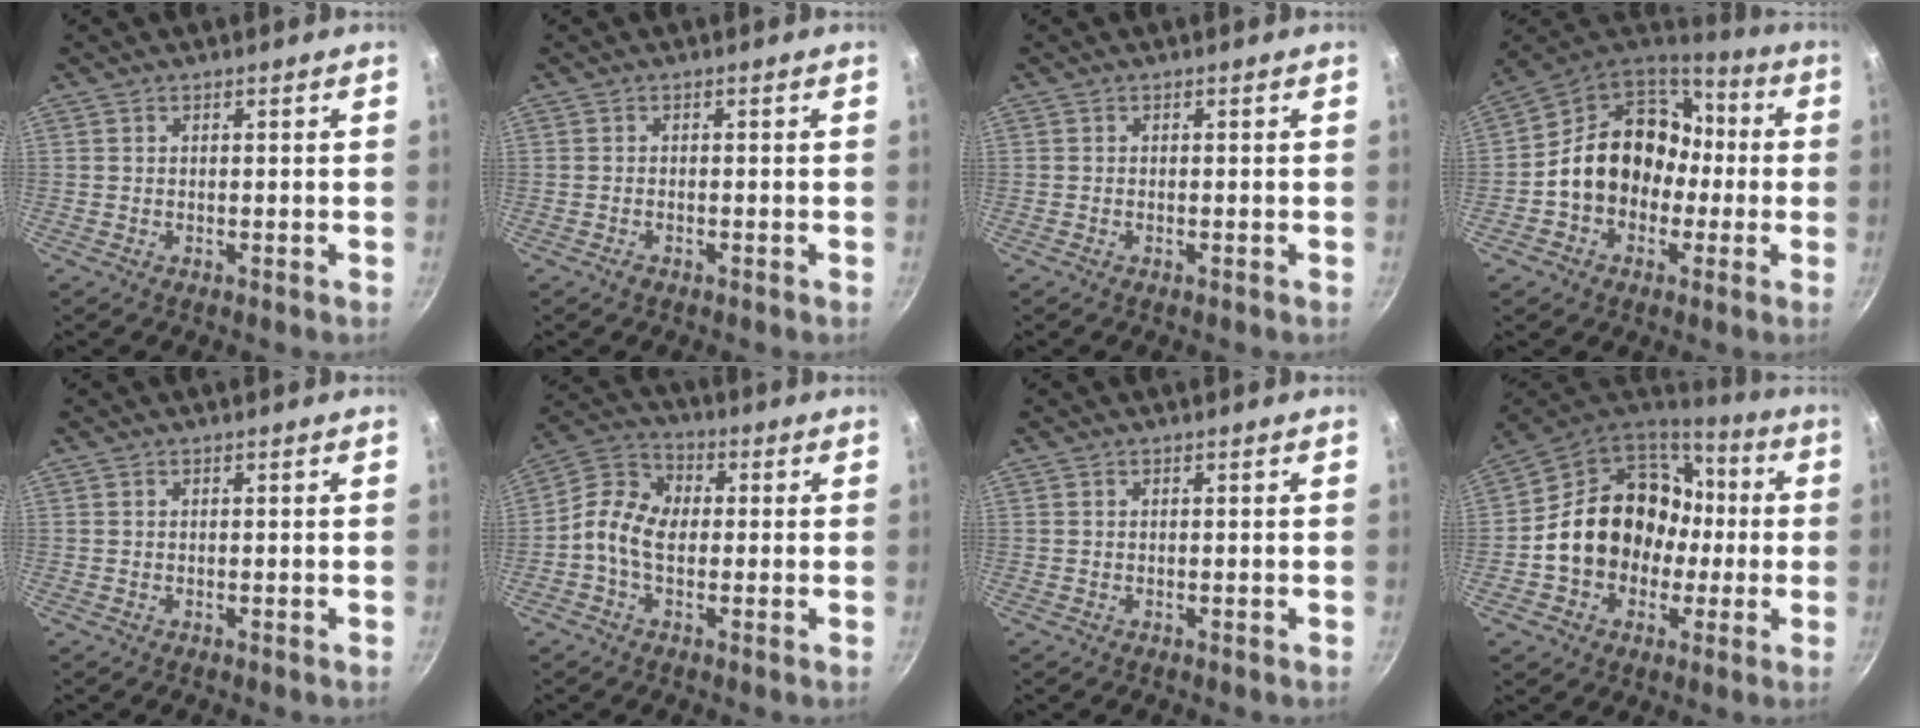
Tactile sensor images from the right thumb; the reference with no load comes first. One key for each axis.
{"total": 1.0, "fx": -0.7, "fy": 0.4, "fz": 0.5, "tx": -0.016, "ty": 0.005, "tz": -0.014}
{"total": 0.0}
{"total": 17.4, "fx": -1.3, "fy": 14.3, "fz": 9.9, "tx": -0.124, "ty": 0.061, "tz": -0.025}
{"total": 0.0}
{"total": 9.4, "fx": -0.6, "fy": 6.7, "fz": 6.5, "tx": -0.109, "ty": 0.024, "tz": -0.035}
{"total": 0.0}
{"total": 20.0, "fx": -0.8, "fy": 16.5, "fz": 11.2, "tx": -0.162, "ty": 0.055, "tz": -0.005}